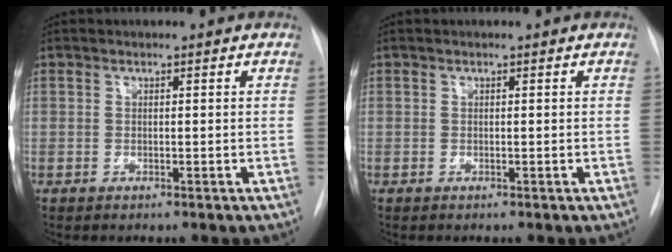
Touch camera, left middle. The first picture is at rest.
{"total": 0.0}